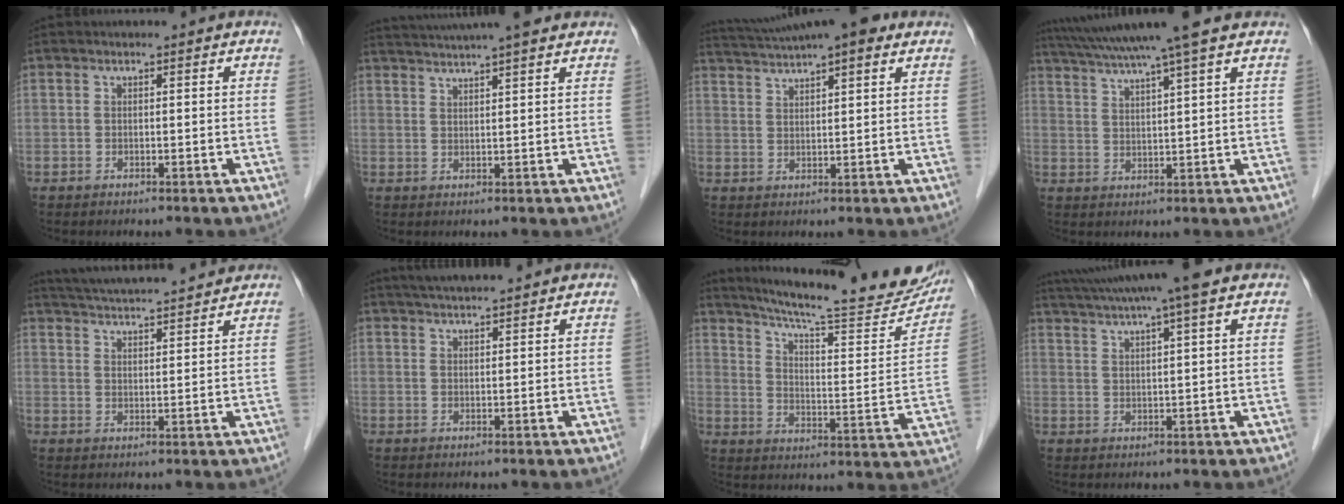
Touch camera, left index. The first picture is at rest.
{"total": 13.2, "force": [11.6, 0.6, 6.3], "torque": [-0.111, 0.034, 0.163]}
{"total": 12.3, "force": [10.1, 1.4, 6.8], "torque": [-0.118, 0.032, 0.148]}
{"total": 12.4, "force": [10.3, -1.2, 6.9], "torque": [-0.125, 0.023, 0.151]}
{"total": 17.9, "force": [16.4, 0.8, 7.1], "torque": [-0.129, 0.023, 0.242]}
{"total": 7.0, "force": [6.3, 0.4, 3.1], "torque": [-0.050, 0.032, 0.095]}
{"total": 27.1, "force": [23.5, 3.6, 13.0], "torque": [-0.196, -0.053, 0.303]}
{"total": 11.8, "force": [9.9, -1.1, 6.3], "torque": [-0.116, 0.024, 0.142]}